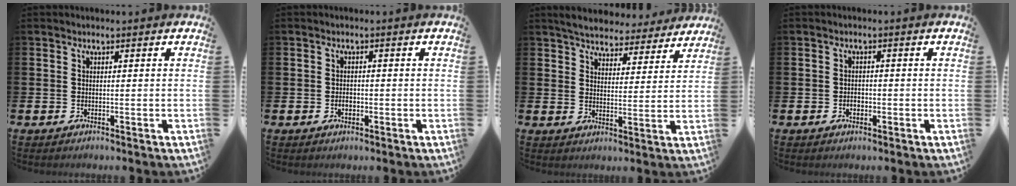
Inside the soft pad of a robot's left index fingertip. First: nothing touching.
{"total": 1.5, "force": [-0.4, 1.0, 1.1], "torque": [-0.019, 0.005, -0.010]}
{"total": 5.4, "force": [5.2, 1.2, 0.5], "torque": [-0.029, -0.032, 0.090]}
{"total": 1.5, "force": [-0.5, 1.1, 0.9], "torque": [-0.010, 0.000, -0.013]}